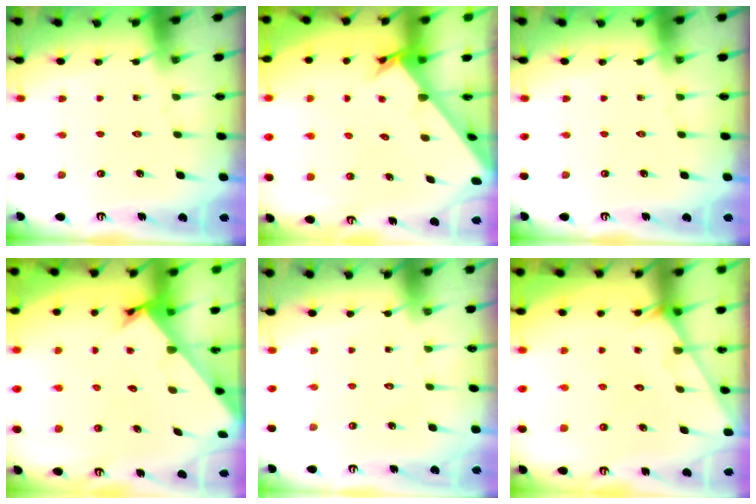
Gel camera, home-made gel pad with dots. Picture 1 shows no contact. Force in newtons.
{"total": 2.6, "press": 2.6, "slide": 0.3}
{"total": 0.0}
{"total": 2.3, "press": 2.3, "slide": 0.2}
{"total": 1.7, "press": 1.7, "slide": 0.1}
{"total": 2.0, "press": 2.0, "slide": 0.1}